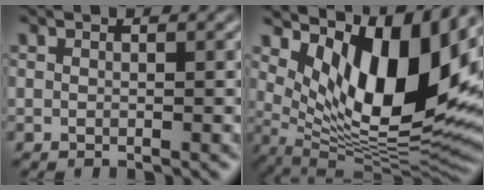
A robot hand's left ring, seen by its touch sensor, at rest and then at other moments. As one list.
[{"total": 14.3, "force": [4.7, 6.2, 12.0], "torque": [-0.191, -0.013, 0.091]}]